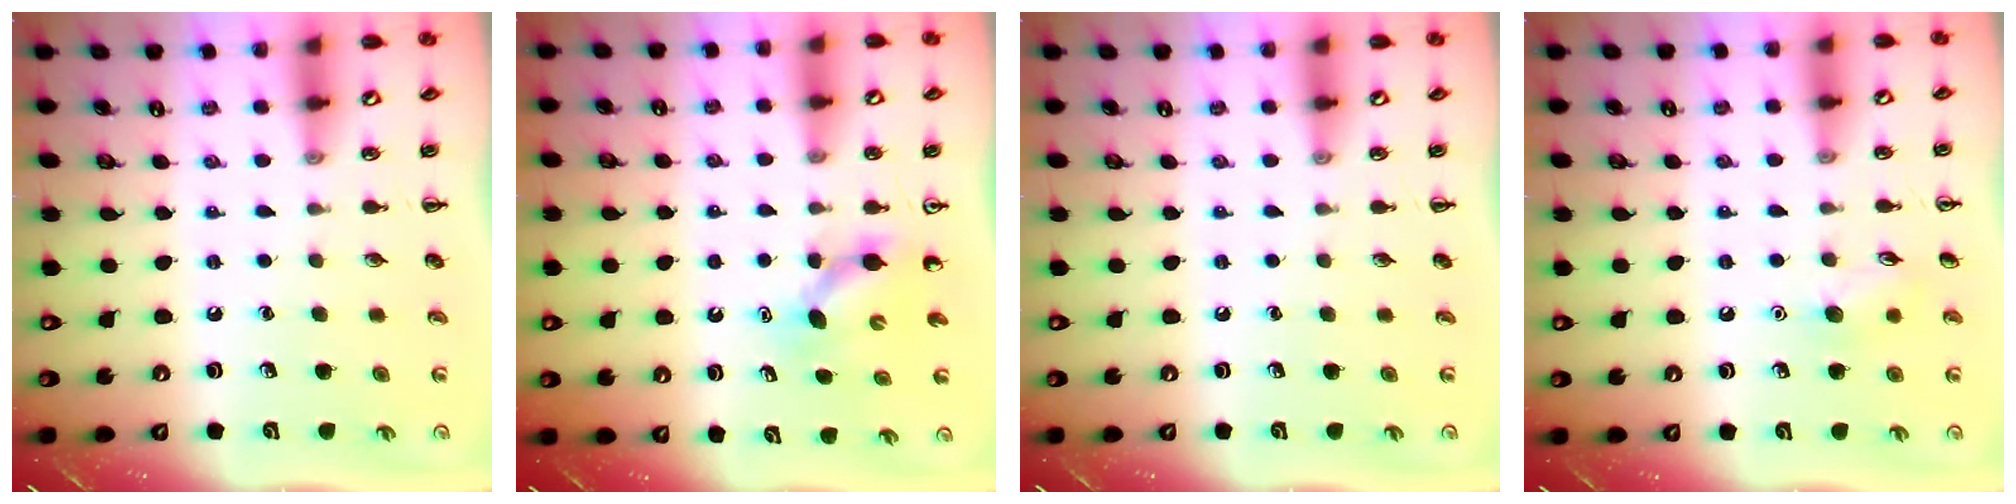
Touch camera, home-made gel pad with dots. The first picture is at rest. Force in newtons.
{"total": 3.7, "press": 3.6, "slide": 0.8}
{"total": 0.0}
{"total": 6.5, "press": 6.3, "slide": 1.6}